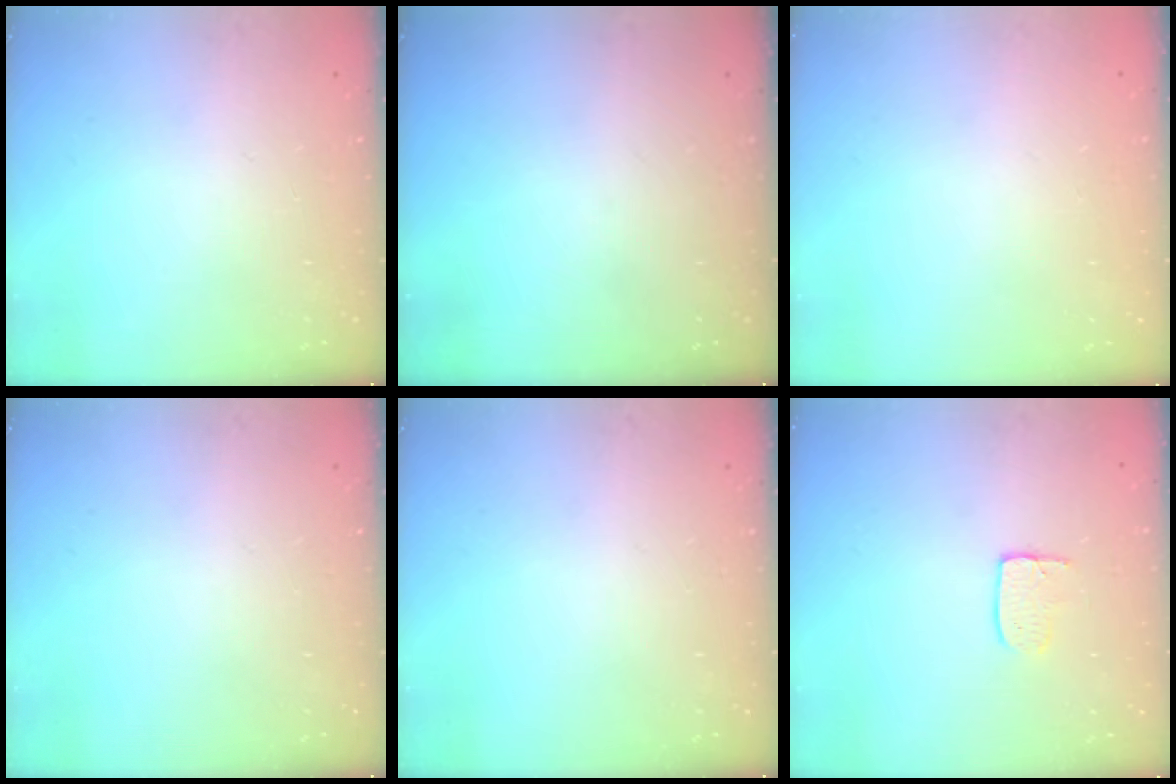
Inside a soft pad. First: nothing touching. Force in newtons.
{"total": 0.0}
{"total": 0.0}
{"total": 0.0}
{"total": 0.0}
{"total": 3.3, "press": 3.3, "slide": 0.1}